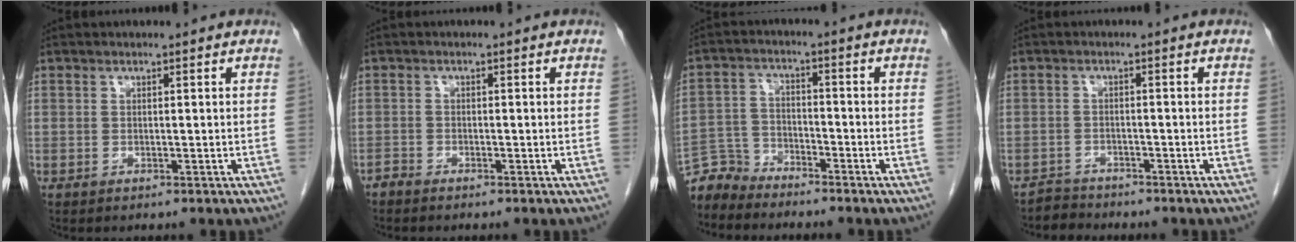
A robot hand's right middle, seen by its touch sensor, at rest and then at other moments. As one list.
[{"total": 0.9, "force": [-0.9, 0.0, 0.0], "torque": [-0.001, -0.002, -0.019]}, {"total": 5.1, "force": [-5.0, 0.9, -0.8], "torque": [0.013, 0.002, -0.099]}, {"total": 2.5, "force": [-2.2, 0.5, -1.0], "torque": [0.019, -0.006, -0.042]}]